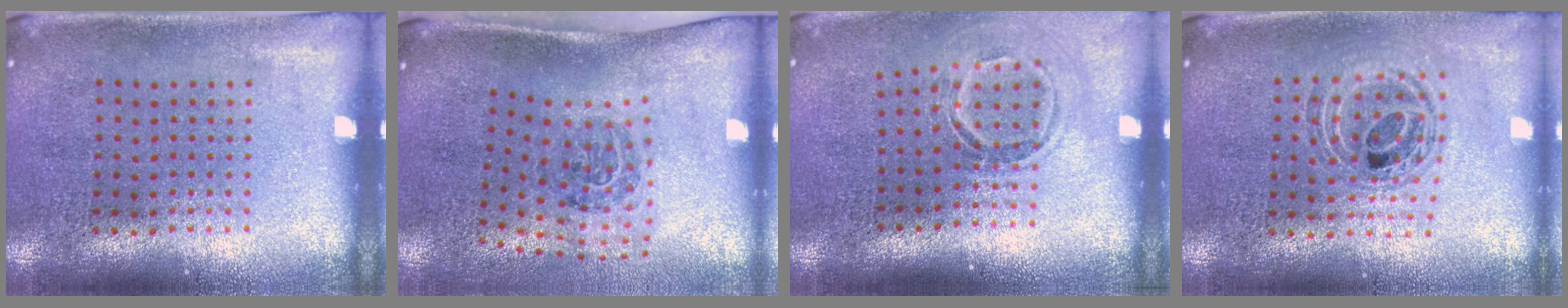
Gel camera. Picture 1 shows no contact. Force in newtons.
{"total": 1.8, "press": 1.2, "slide": 1.3}
{"total": 1.6, "press": 1.1, "slide": 1.2}
{"total": 0.8, "press": 0.8, "slide": 0.1}